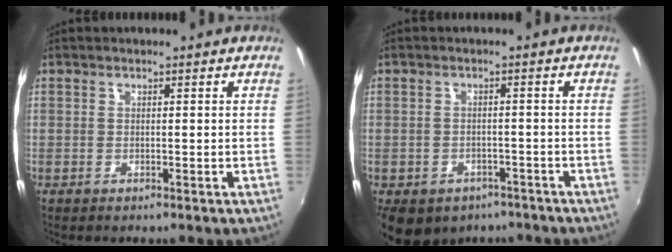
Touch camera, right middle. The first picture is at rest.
{"total": 11.8, "force": [-7.7, 7.5, 5.0], "torque": [-0.119, -0.018, -0.096]}